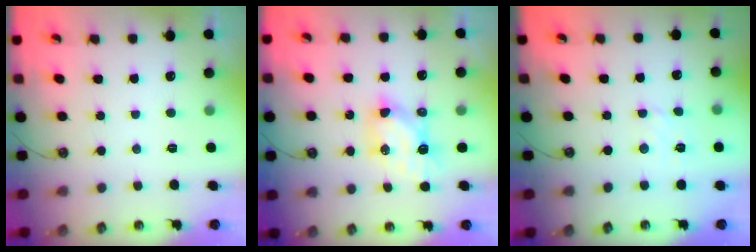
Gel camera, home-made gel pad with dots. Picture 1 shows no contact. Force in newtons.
{"total": 6.4, "press": 6.4, "slide": 0.2}
{"total": 2.8, "press": 2.7, "slide": 0.5}